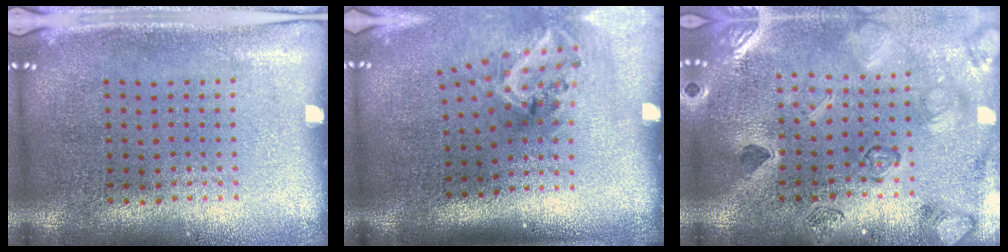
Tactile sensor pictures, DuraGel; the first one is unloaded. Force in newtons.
{"total": 2.1, "press": 1.3, "slide": 1.6}
{"total": 2.4, "press": 2.4, "slide": 0.4}